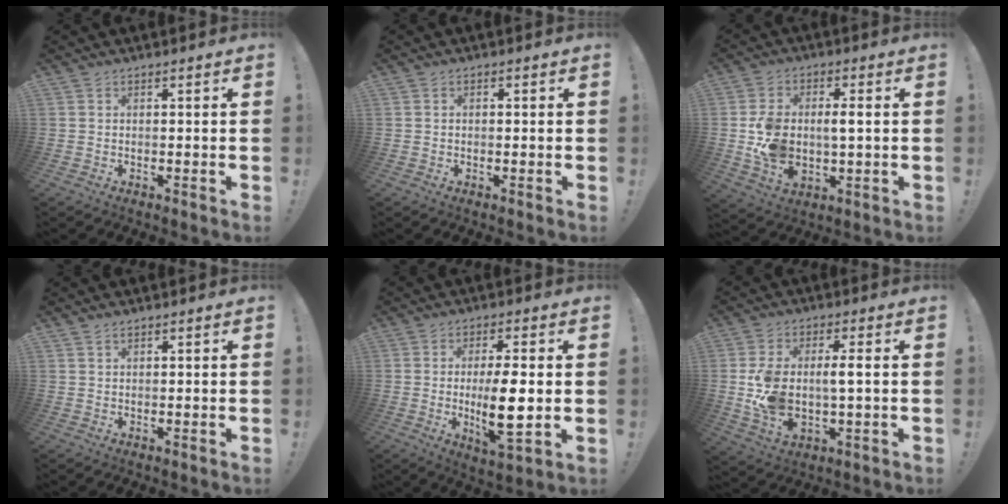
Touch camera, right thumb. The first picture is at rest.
{"total": 0.7, "force": [-0.2, 0.5, 0.4], "torque": [-0.012, 0.004, -0.003]}
{"total": 9.8, "force": [-0.2, 6.3, 7.6], "torque": [-0.142, 0.001, -0.001]}
{"total": 0.8, "force": [0.7, 0.4, 0.3], "torque": [-0.011, 0.002, 0.015]}
{"total": 11.8, "force": [-0.7, 3.1, 11.4], "torque": [-0.196, -0.014, -0.018]}
{"total": 9.9, "force": [0.0, 5.0, 8.6], "torque": [-0.171, -0.007, -0.001]}